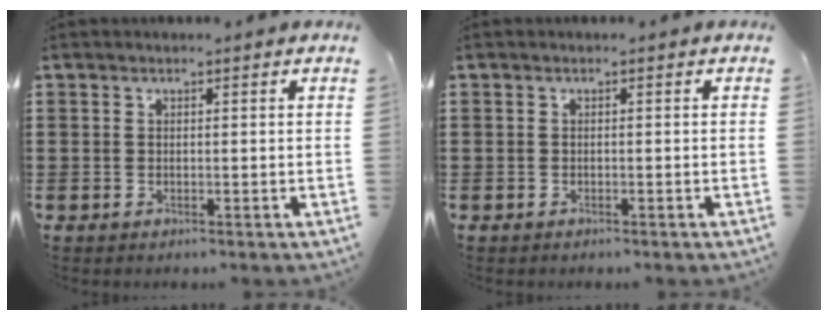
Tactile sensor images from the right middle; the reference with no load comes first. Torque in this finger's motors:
{"motor_torque": [0.02, -0.02, -0.04, -0.01]}